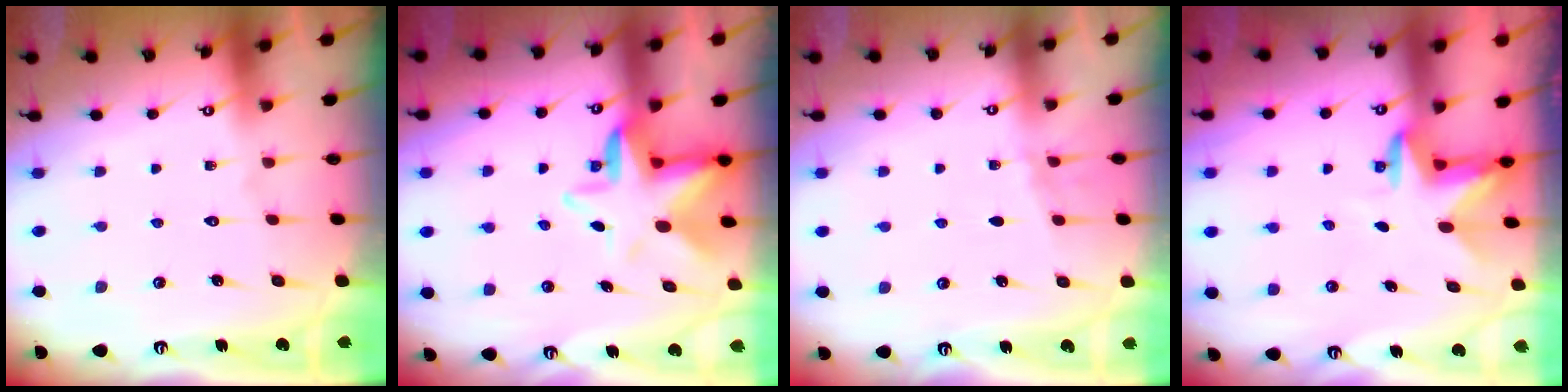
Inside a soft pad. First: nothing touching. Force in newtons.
{"total": 8.6, "press": 8.4, "slide": 1.5}
{"total": 4.7, "press": 3.9, "slide": 2.7}
{"total": 2.9, "press": 2.8, "slide": 0.7}